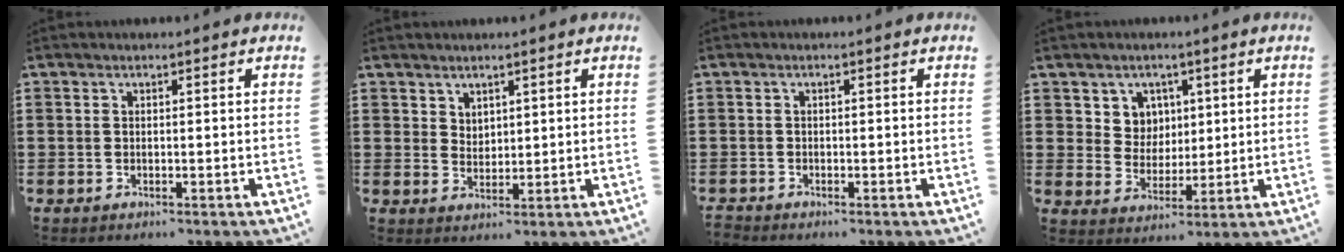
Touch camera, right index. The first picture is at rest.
{"total": 2.5, "force": [2.0, 1.5, 0.2], "torque": [-0.008, 0.005, 0.039]}
{"total": 0.7, "force": [-0.7, 0.3, -0.1], "torque": [-0.001, 0.002, -0.016]}
{"total": 5.2, "force": [2.4, 4.6, 0.7], "torque": [-0.032, 0.007, 0.042]}